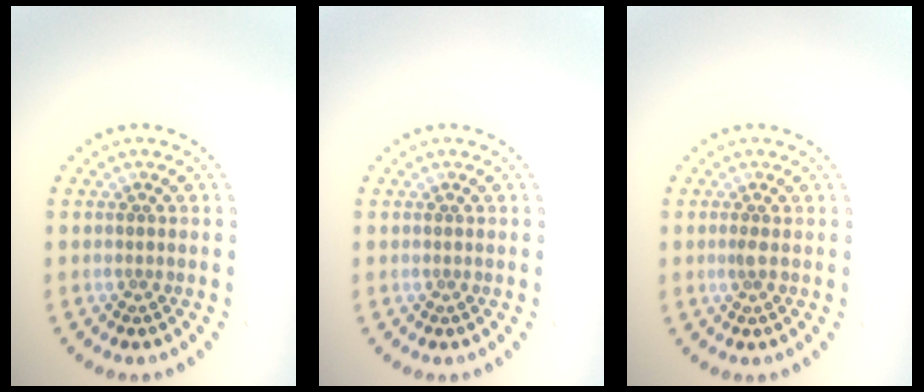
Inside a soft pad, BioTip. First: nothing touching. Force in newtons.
{"total": 0.0}
{"total": 0.7, "press": 0.5, "slide": 0.5}